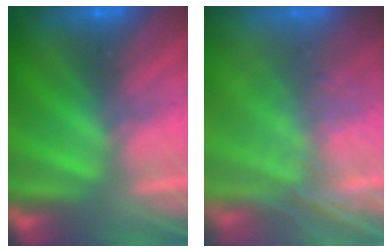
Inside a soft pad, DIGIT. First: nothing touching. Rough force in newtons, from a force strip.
{"total": 6.7}